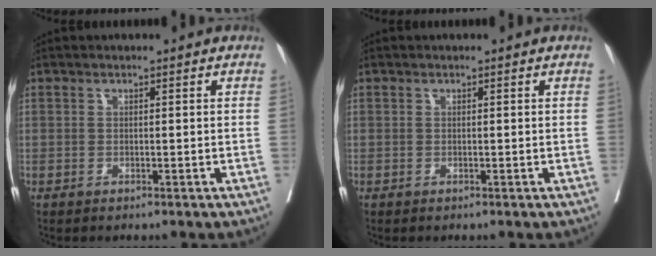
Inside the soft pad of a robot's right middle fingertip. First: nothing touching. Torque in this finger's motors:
{"motor_torque": [-0.02, -0.01, 0.00, 0.00]}